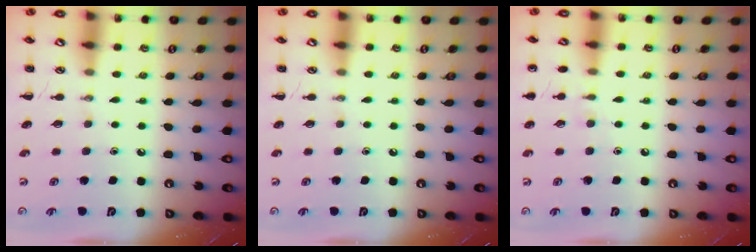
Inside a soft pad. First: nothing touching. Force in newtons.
{"total": 0.0}
{"total": 5.7, "press": 5.5, "slide": 1.6}